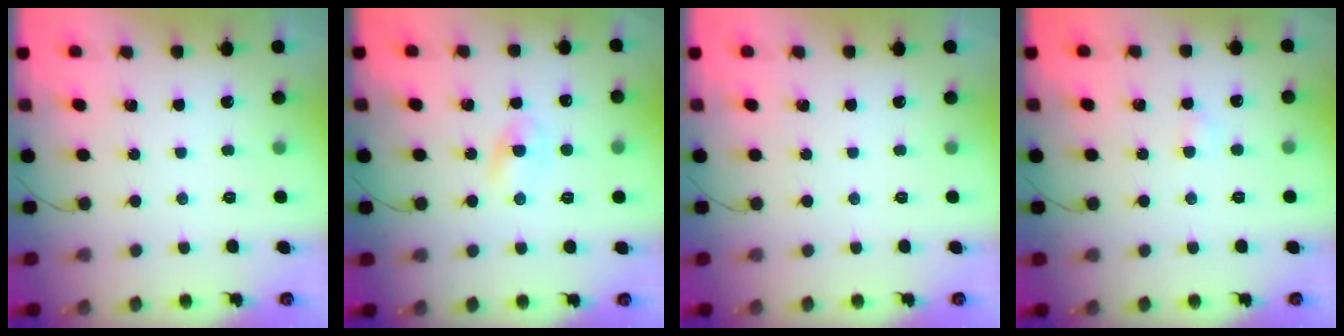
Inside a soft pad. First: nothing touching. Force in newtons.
{"total": 2.8, "press": 2.6, "slide": 1.1}
{"total": 0.0}
{"total": 2.2, "press": 2.0, "slide": 0.8}